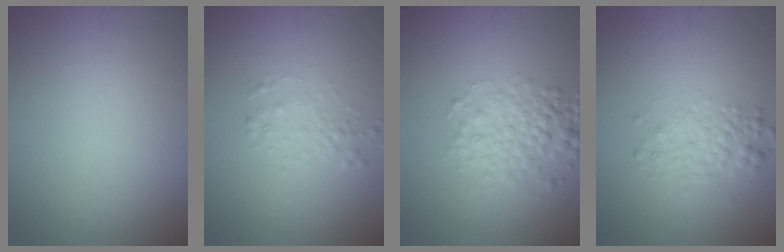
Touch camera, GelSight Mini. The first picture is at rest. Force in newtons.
{"total": 1.4, "press": 1.4, "slide": 0.1}
{"total": 3.7, "press": 3.7, "slide": 0.1}
{"total": 2.4, "press": 2.4, "slide": 0.1}